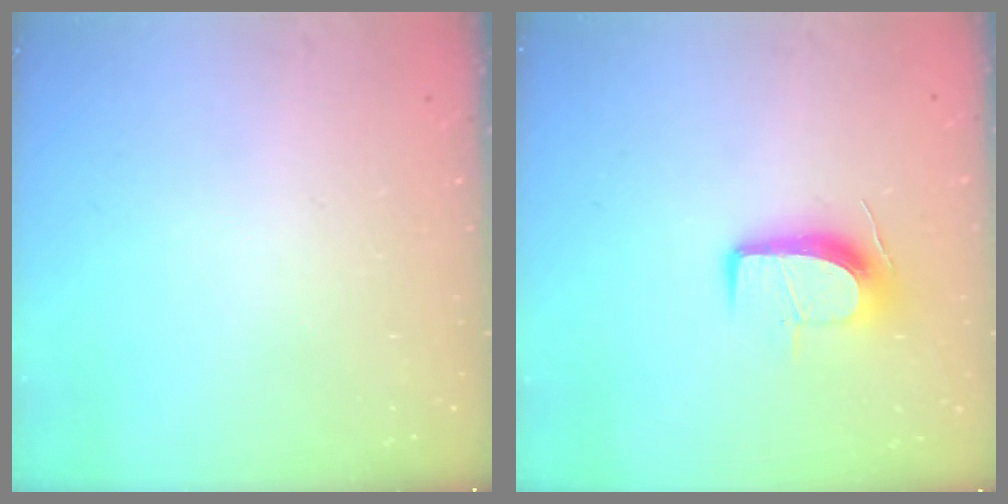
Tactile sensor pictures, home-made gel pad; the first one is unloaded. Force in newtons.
{"total": 9.8, "press": 9.8, "slide": 0.7}